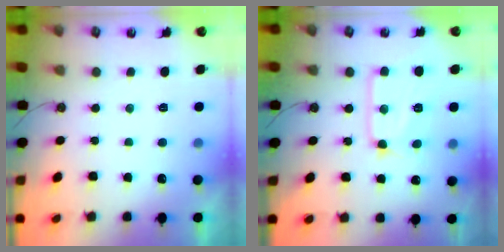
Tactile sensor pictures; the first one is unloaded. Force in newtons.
{"total": 14.0, "press": 13.9, "slide": 1.2}